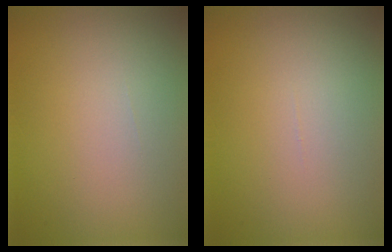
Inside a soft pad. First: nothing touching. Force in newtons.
{"total": 0.0}